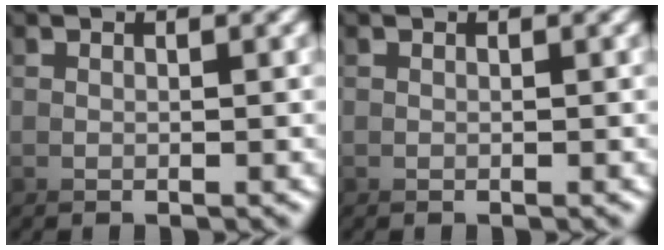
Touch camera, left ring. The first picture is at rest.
{"total": 0.0}